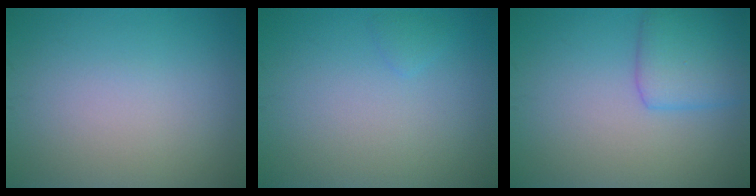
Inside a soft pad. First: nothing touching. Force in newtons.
{"total": 0.7, "press": 0.7, "slide": 0.0}
{"total": 3.8, "press": 3.8, "slide": 0.1}